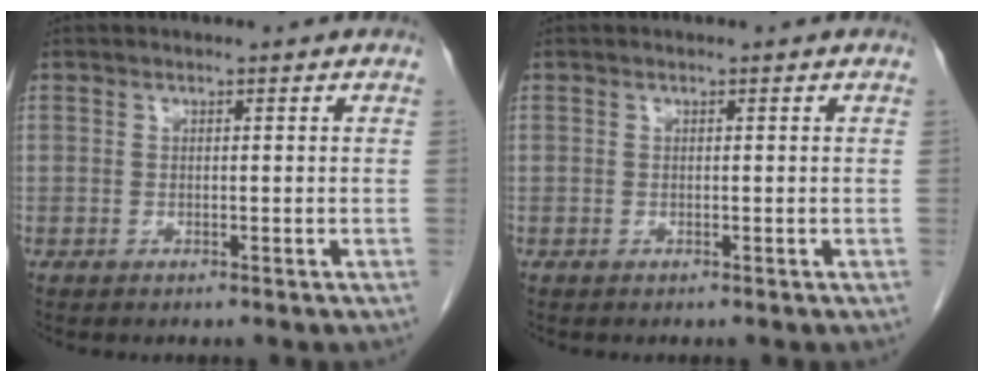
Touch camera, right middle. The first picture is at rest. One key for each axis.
{"total": 0.0}